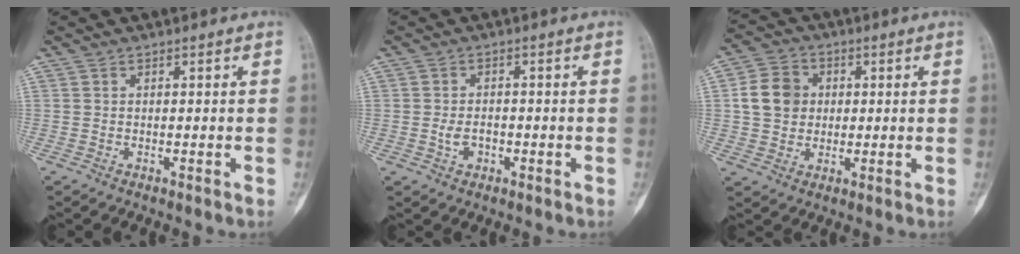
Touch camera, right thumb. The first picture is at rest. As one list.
[{"total": 2.8, "force": [-0.8, 1.9, 1.9], "torque": [-0.027, 0.007, -0.014]}, {"total": 8.3, "force": [1.0, 7.1, 4.1], "torque": [-0.053, 0.005, 0.010]}]